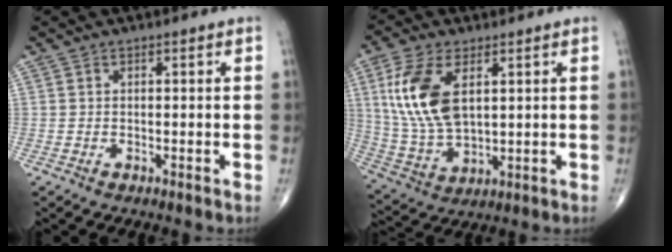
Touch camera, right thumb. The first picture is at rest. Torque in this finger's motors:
{"motor_torque": [-0.08, 1.02, 0.77, 0.46, 0.16]}